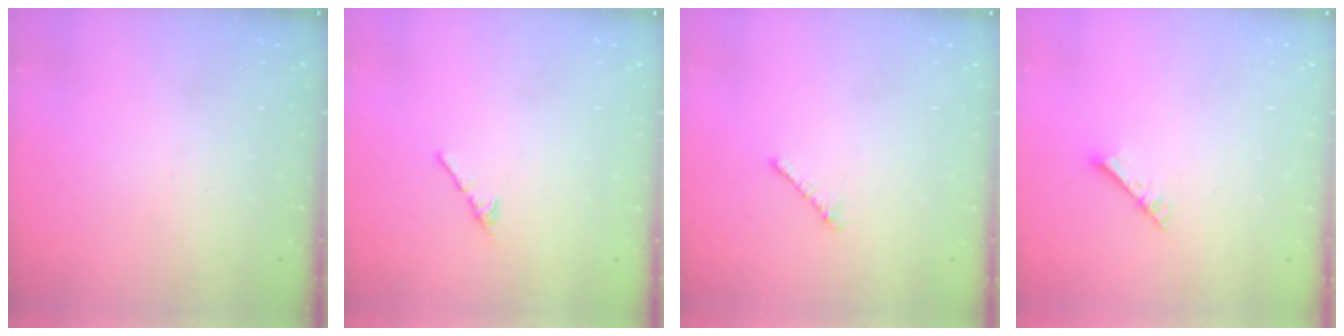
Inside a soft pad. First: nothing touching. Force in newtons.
{"total": 2.7, "press": 2.6, "slide": 0.8}
{"total": 1.8, "press": 1.7, "slide": 0.6}
{"total": 3.5, "press": 3.4, "slide": 0.4}